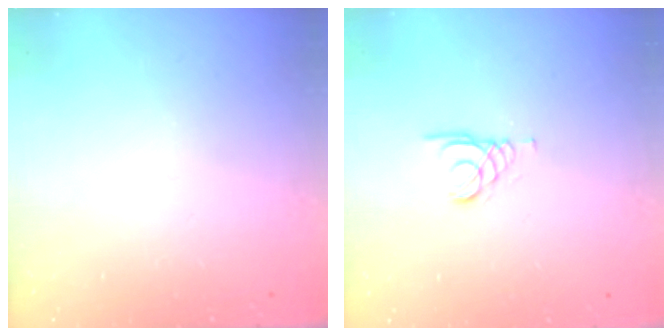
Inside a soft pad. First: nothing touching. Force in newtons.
{"total": 1.5, "press": 1.5, "slide": 0.1}